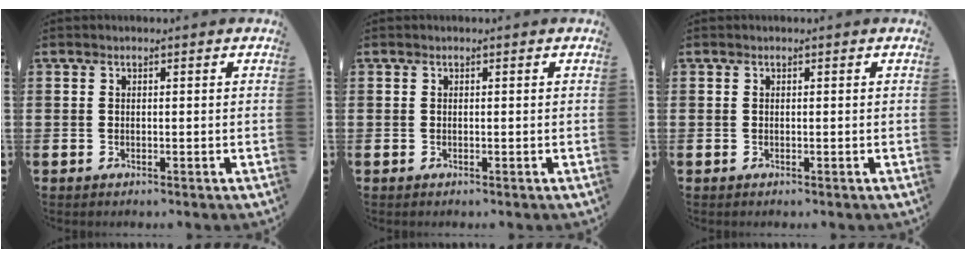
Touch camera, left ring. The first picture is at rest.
{"total": 0.0}
{"total": 0.0}